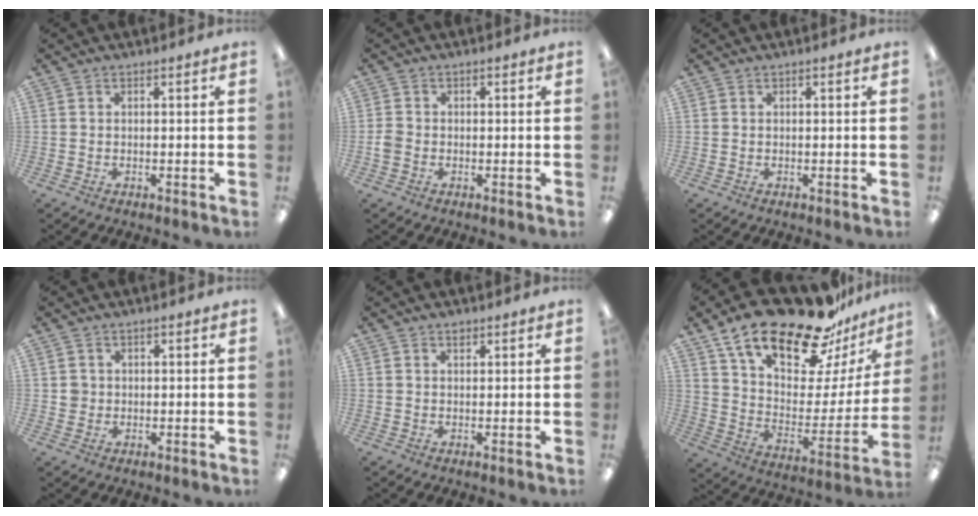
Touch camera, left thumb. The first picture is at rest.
{"total": 2.1, "force": [-0.7, 1.7, 1.0], "torque": [-0.017, 0.004, -0.012]}
{"total": 0.0}
{"total": 2.0, "force": [0.2, 1.9, 0.4], "torque": [-0.001, 0.002, 0.000]}
{"total": 1.0, "force": [0.7, 0.5, 0.5], "torque": [-0.003, -0.003, 0.011]}
{"total": 25.2, "force": [18.5, 9.4, 14.3], "torque": [-0.226, -0.123, 0.315]}